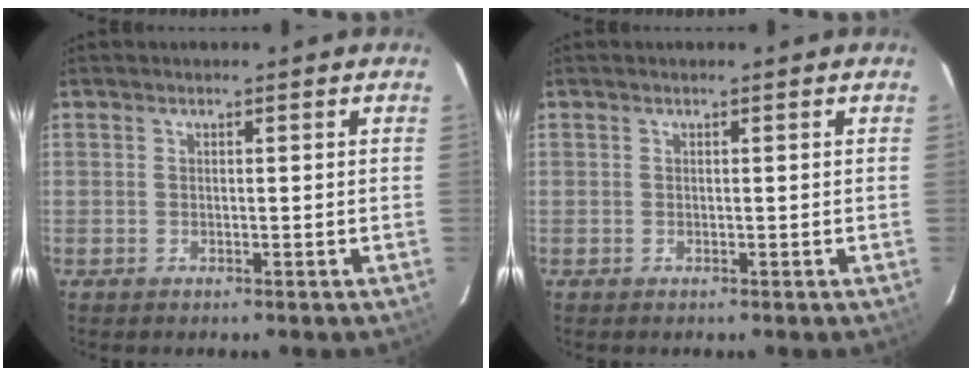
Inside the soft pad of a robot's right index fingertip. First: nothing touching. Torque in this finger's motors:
{"motor_torque": [0.00, 0.00, 0.00, 0.00]}